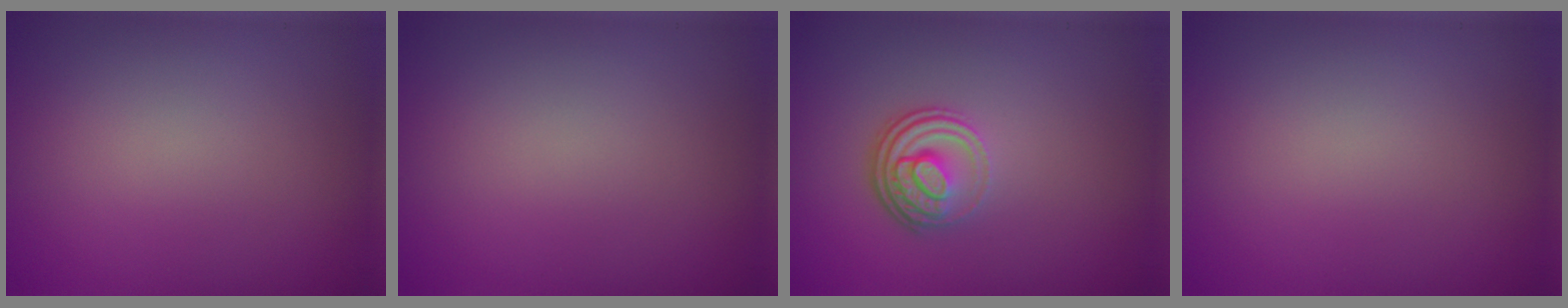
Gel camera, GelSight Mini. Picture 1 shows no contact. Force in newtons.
{"total": 0.0}
{"total": 3.9, "press": 2.8, "slide": 2.7}
{"total": 0.0}